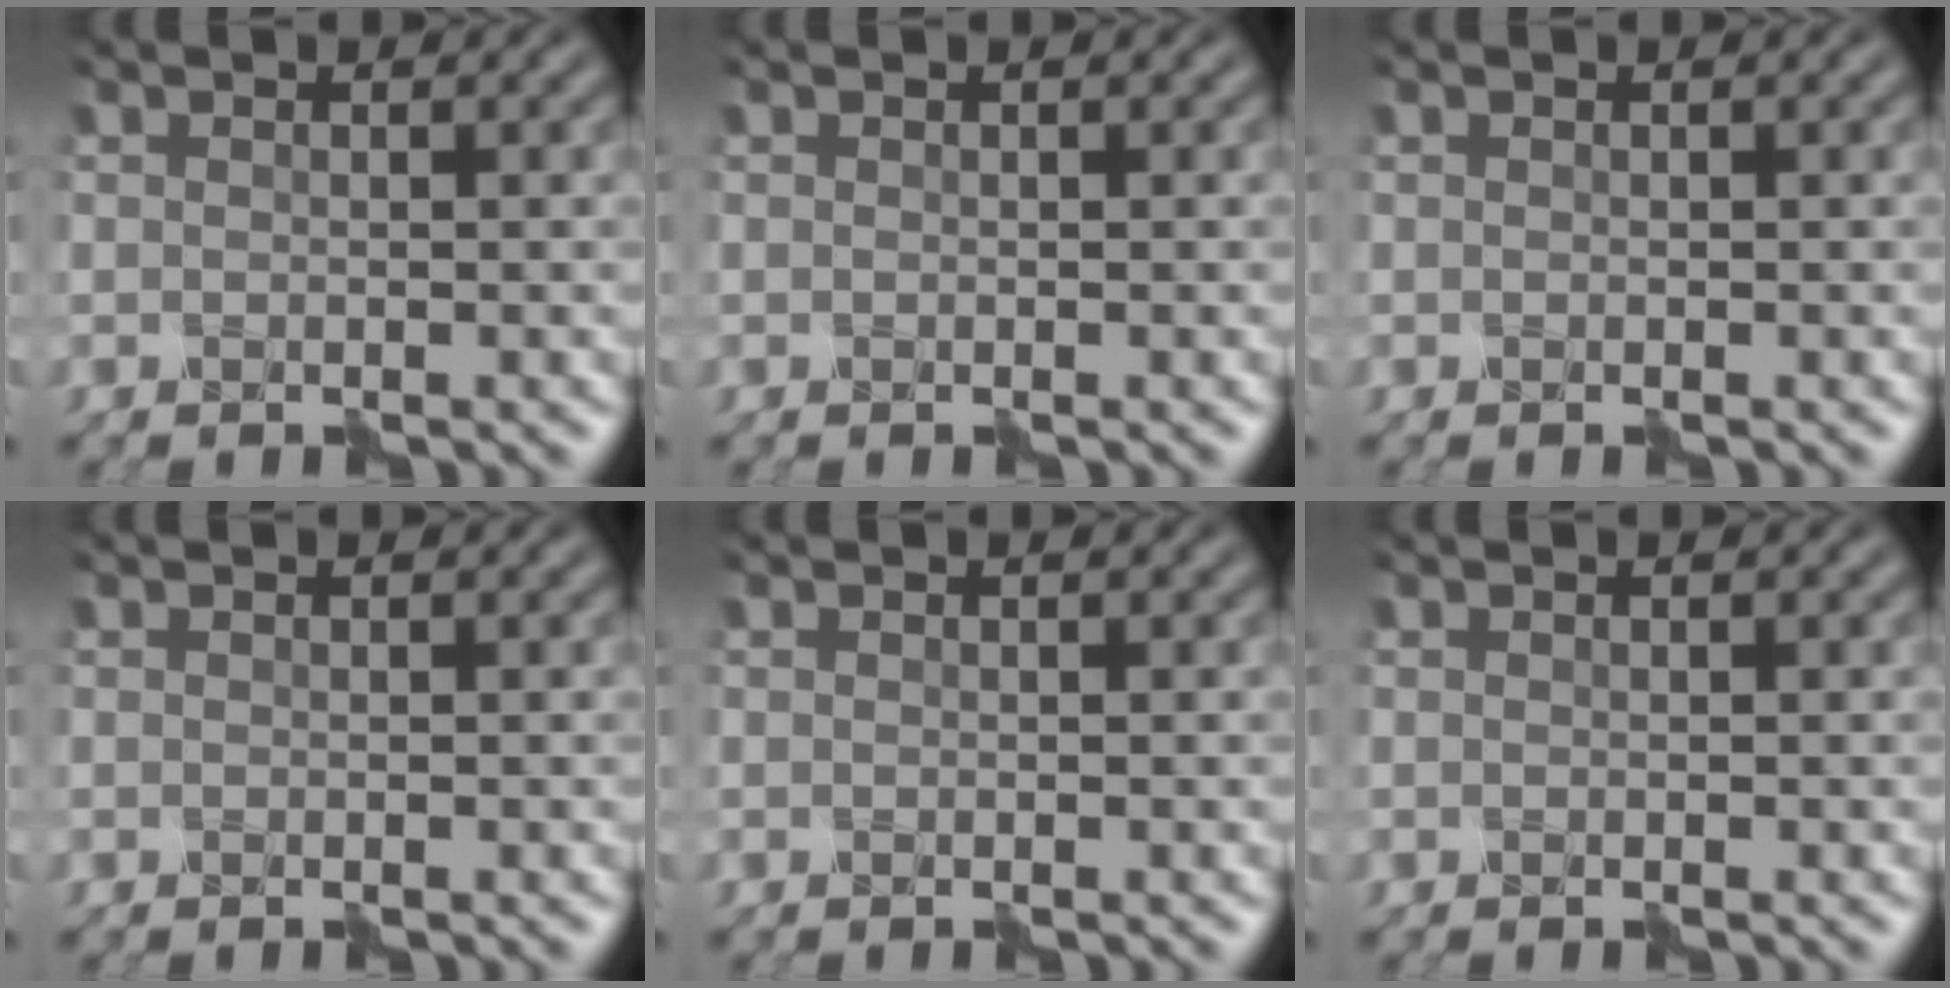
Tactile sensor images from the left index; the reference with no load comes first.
{"total": 0.0}
{"total": 0.0}
{"total": 0.0}
{"total": 0.0}
{"total": 0.0}